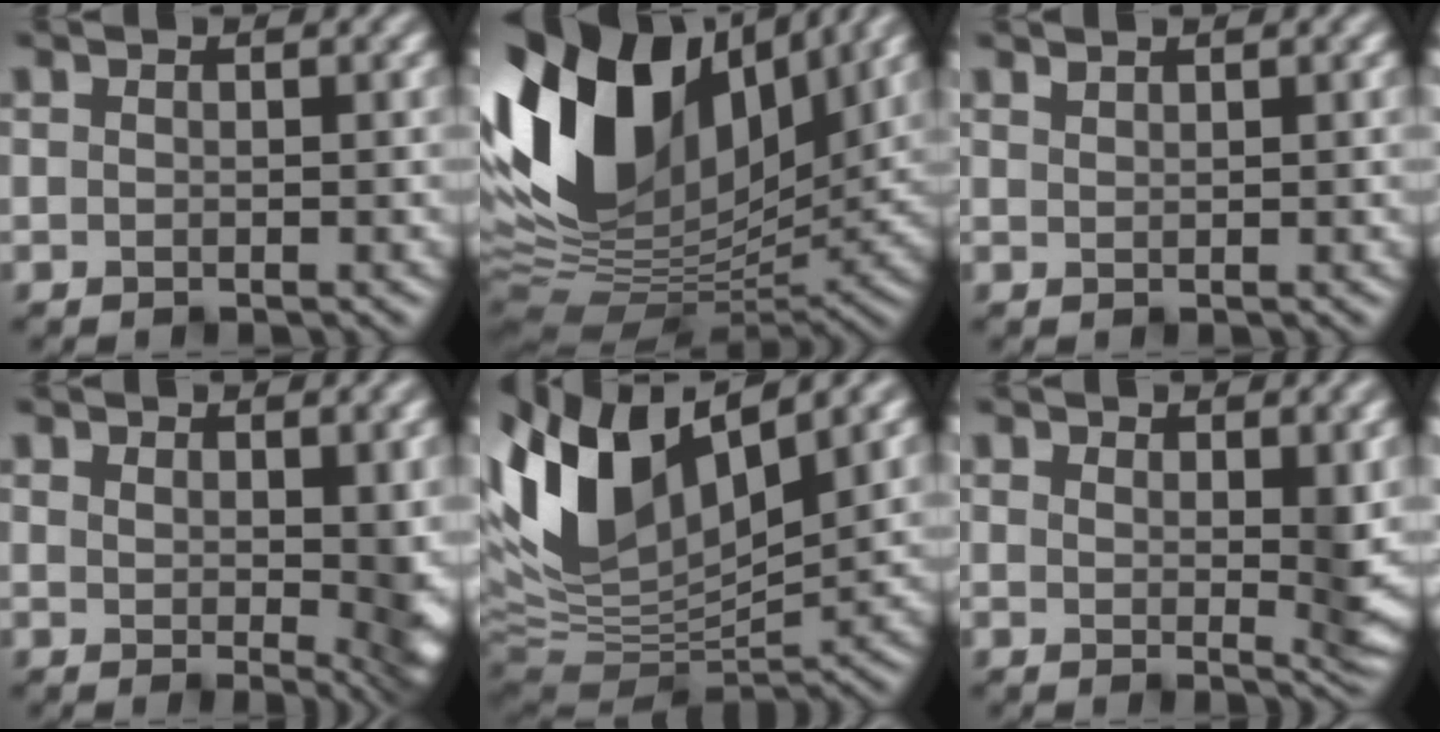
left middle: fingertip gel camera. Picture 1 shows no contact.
{"total": 15.7, "force": [5.0, 9.4, 11.5], "torque": [-0.241, 0.038, 0.076]}
{"total": 0.9, "force": [0.8, 0.1, 0.3], "torque": [-0.002, 0.001, 0.015]}
{"total": 6.4, "force": [2.9, 2.5, 5.2], "torque": [-0.063, -0.001, 0.058]}
{"total": 11.7, "force": [4.3, 5.9, 9.1], "torque": [-0.192, 0.016, 0.075]}
{"total": 4.4, "force": [2.7, 1.2, 3.3], "torque": [-0.047, -0.002, 0.050]}